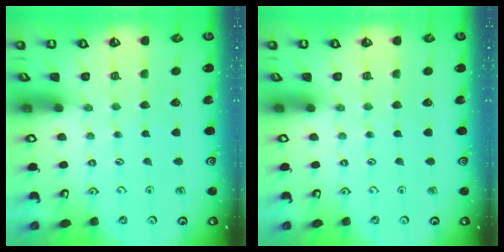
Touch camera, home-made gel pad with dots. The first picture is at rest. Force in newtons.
{"total": 0.0}